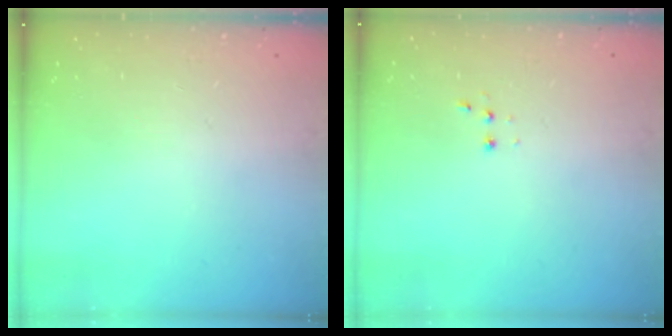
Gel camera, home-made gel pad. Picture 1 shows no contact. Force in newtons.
{"total": 2.8, "press": 2.7, "slide": 0.7}